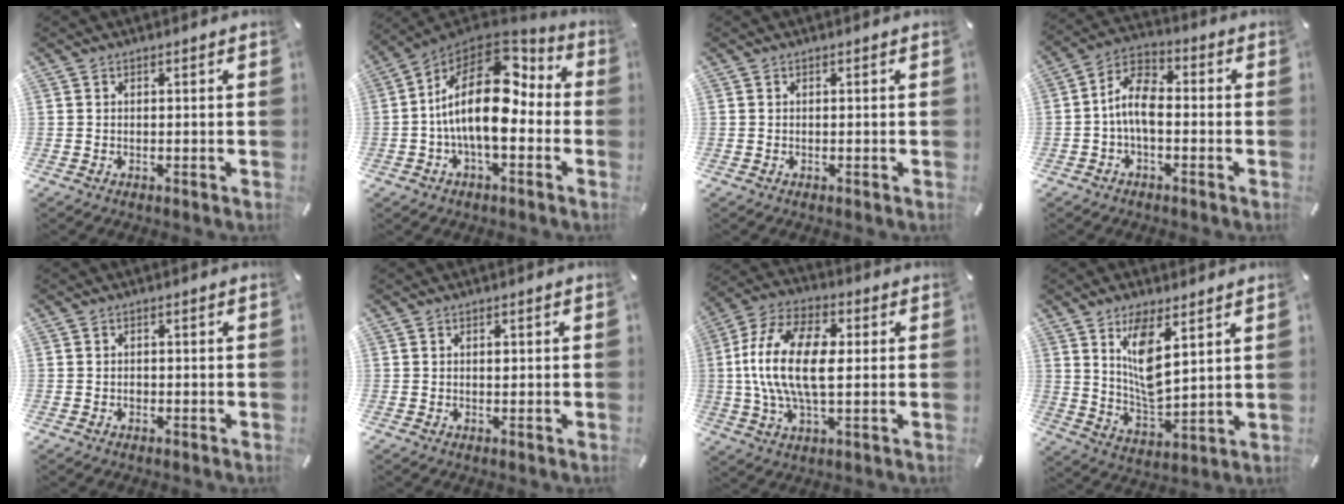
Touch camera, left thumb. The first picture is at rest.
{"total": 20.1, "force": [1.2, 10.4, 17.1], "torque": [-0.315, -0.014, 0.021]}
{"total": 0.0}
{"total": 8.8, "force": [-1.7, 5.2, 6.9], "torque": [-0.144, 0.016, -0.029]}
{"total": 0.8, "force": [-0.2, 0.7, 0.5], "torque": [-0.009, 0.003, -0.006]}
{"total": 0.7, "force": [0.2, 0.5, 0.5], "torque": [-0.002, -0.003, 0.002]}
{"total": 16.1, "force": [0.9, 8.2, 13.8], "torque": [-0.294, 0.002, 0.015]}
{"total": 10.8, "force": [6.1, 4.3, 7.7], "torque": [-0.157, -0.021, 0.109]}